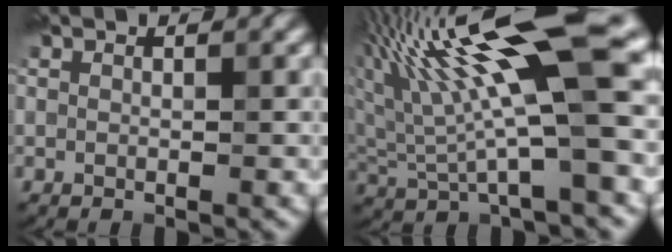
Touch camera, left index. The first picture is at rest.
{"total": 12.1, "force": [3.7, 2.0, 11.3], "torque": [-0.229, 0.006, 0.095]}